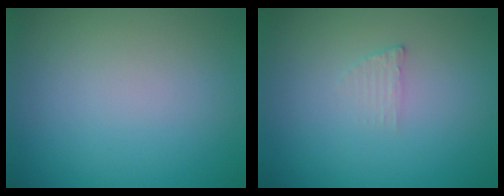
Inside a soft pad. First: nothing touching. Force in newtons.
{"total": 1.0, "press": 1.0, "slide": 0.2}